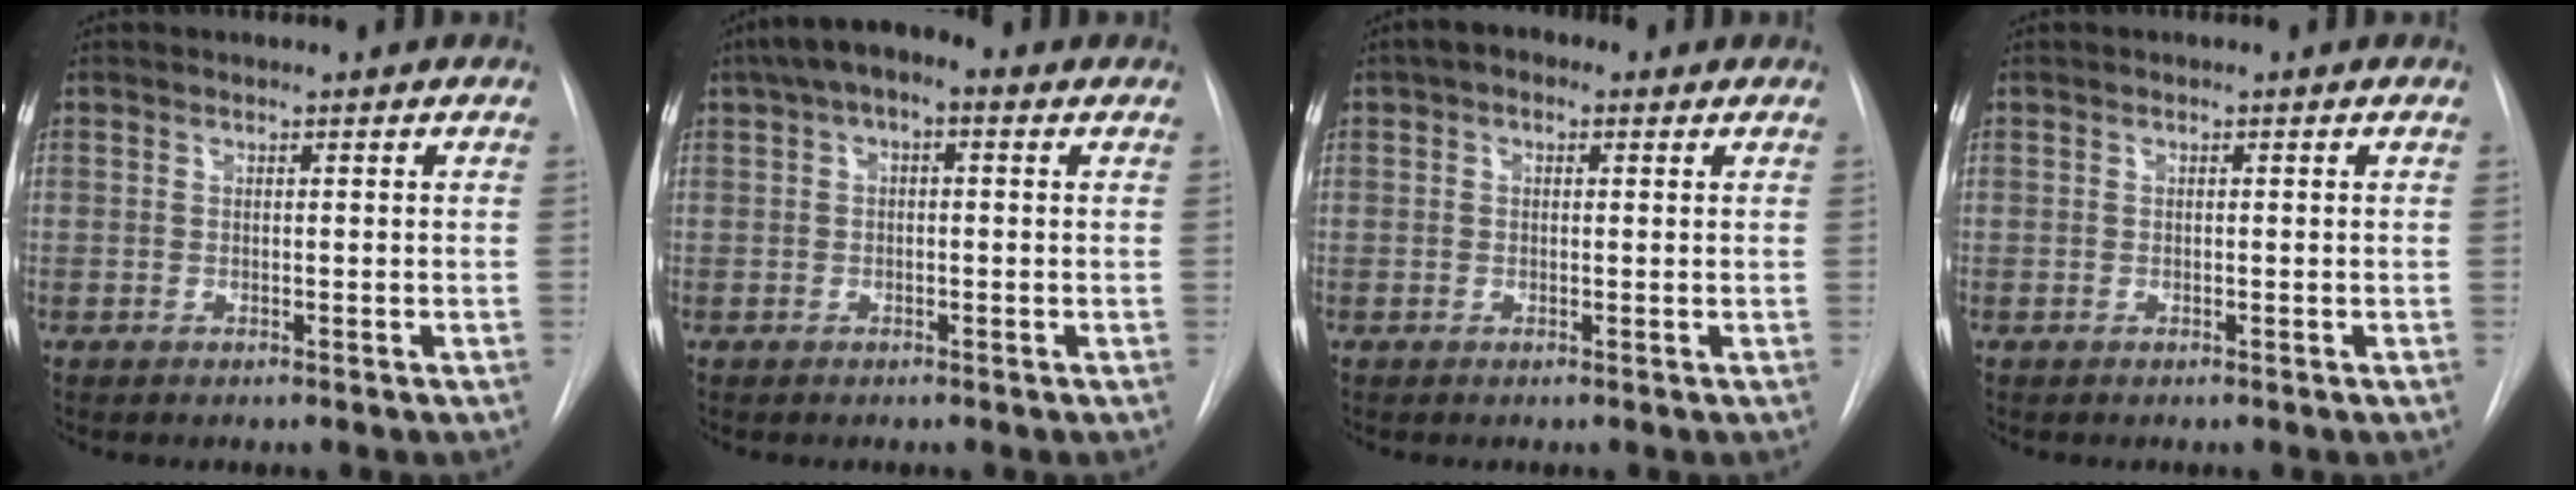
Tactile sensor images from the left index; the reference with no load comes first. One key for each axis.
{"total": 6.1, "fx": 2.7, "fy": 2.7, "fz": 4.8, "tx": -0.091, "ty": 0.032, "tz": 0.036}
{"total": 2.8, "fx": 1.3, "fy": 1.7, "fz": 1.7, "tx": -0.031, "ty": 0.020, "tz": 0.015}
{"total": 0.0}